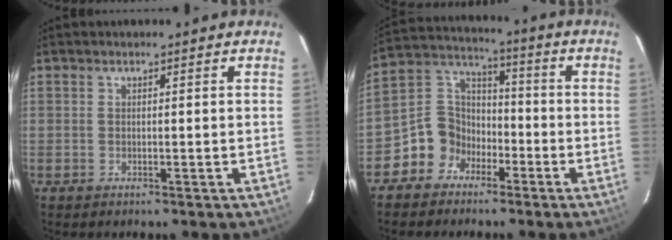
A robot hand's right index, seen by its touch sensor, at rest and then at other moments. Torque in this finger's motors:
{"motor_torque": [0.68, -0.43, -0.09, -0.14]}